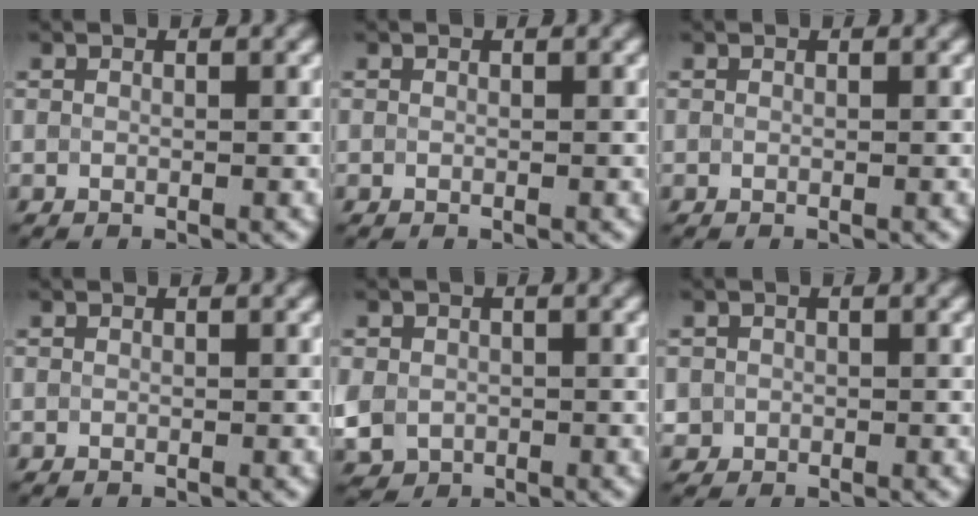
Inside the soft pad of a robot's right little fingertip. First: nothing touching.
{"total": 0.0}
{"total": 0.0}
{"total": 0.0}
{"total": 3.3, "force": [-0.4, 3.0, 1.5], "torque": [-0.034, -0.005, -0.006]}
{"total": 1.1, "force": [0.0, 1.1, 0.0], "torque": [0.011, 0.000, -0.002]}